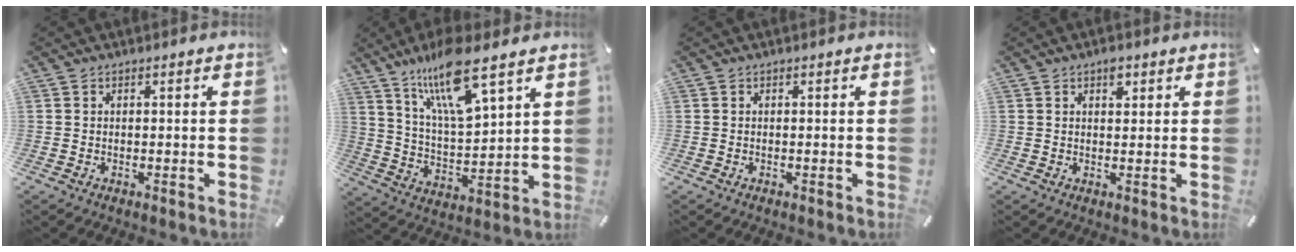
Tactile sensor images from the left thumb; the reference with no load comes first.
{"total": 15.1, "force": [10.7, 3.7, 10.1], "torque": [-0.204, -0.050, 0.180]}
{"total": 0.0}
{"total": 2.7, "force": [1.5, 1.6, 1.6], "torque": [-0.011, -0.006, 0.021]}